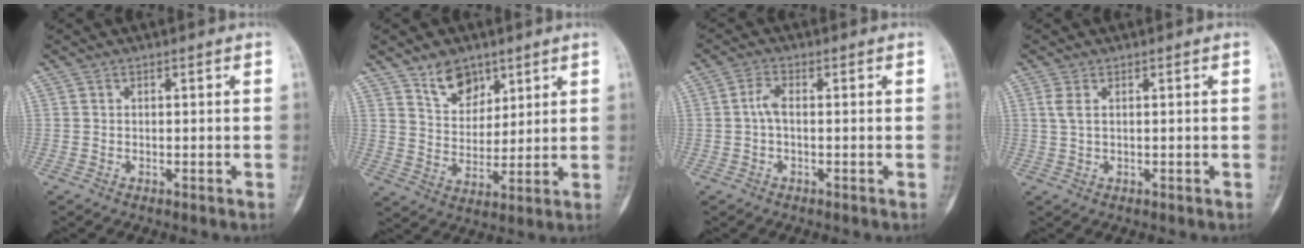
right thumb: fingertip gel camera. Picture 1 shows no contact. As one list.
[{"total": 8.0, "force": [5.4, 5.0, 3.3], "torque": [-0.026, -0.039, 0.102]}, {"total": 2.7, "force": [-0.1, 1.2, 2.4], "torque": [-0.054, 0.005, -0.007]}, {"total": 2.1, "force": [0.6, 0.8, 1.8], "torque": [-0.047, 0.004, 0.015]}]